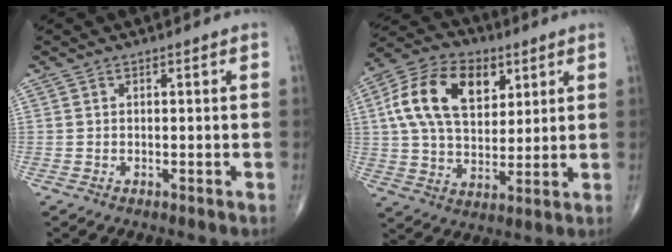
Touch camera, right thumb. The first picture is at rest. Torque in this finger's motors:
{"motor_torque": [0.19, 0.43, 0.37, 0.02, 0.17]}